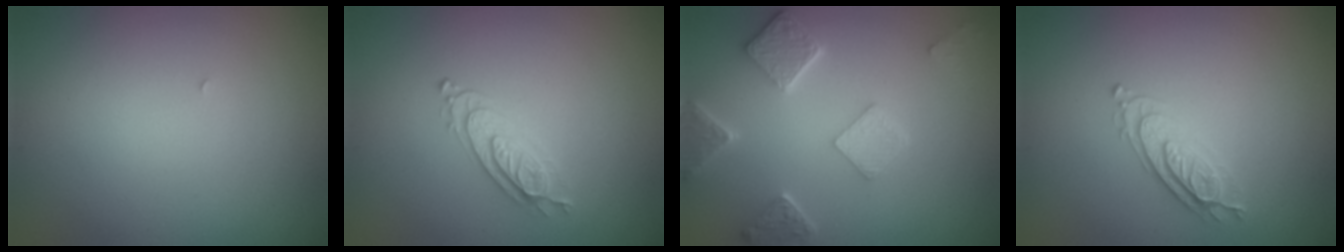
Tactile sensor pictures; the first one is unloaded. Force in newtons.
{"total": 2.2, "press": 2.0, "slide": 0.7}
{"total": 4.6, "press": 3.6, "slide": 2.8}
{"total": 2.2, "press": 2.2, "slide": 0.4}